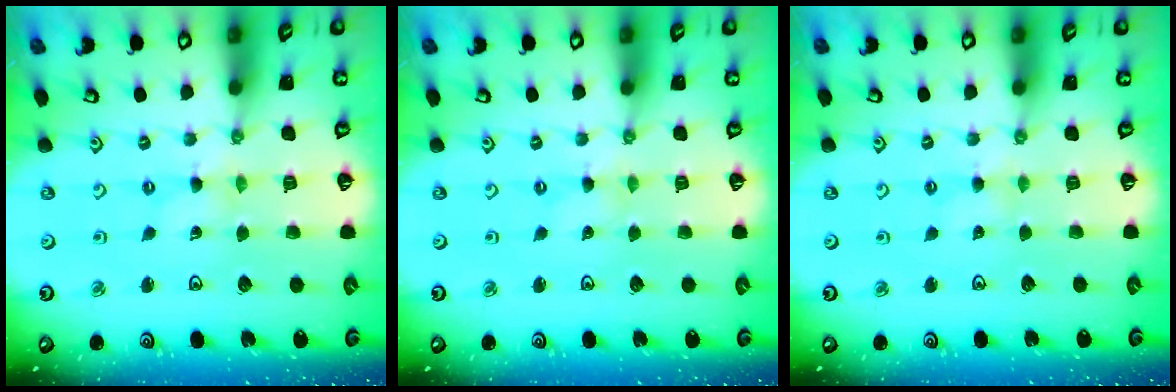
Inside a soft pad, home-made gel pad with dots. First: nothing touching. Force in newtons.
{"total": 0.0}
{"total": 1.9, "press": 1.9, "slide": 0.3}